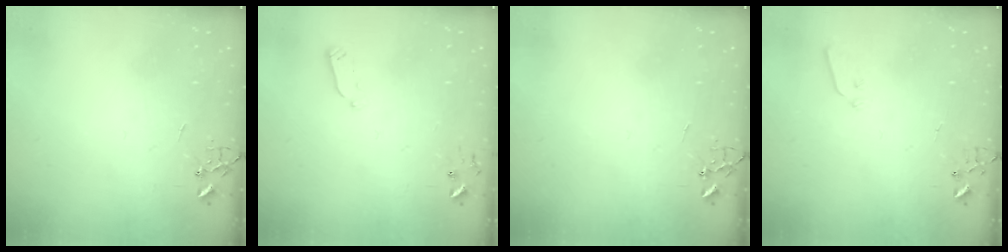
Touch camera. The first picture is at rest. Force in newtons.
{"total": 2.9, "press": 2.9, "slide": 0.4}
{"total": 0.0}
{"total": 3.6, "press": 3.6, "slide": 0.6}